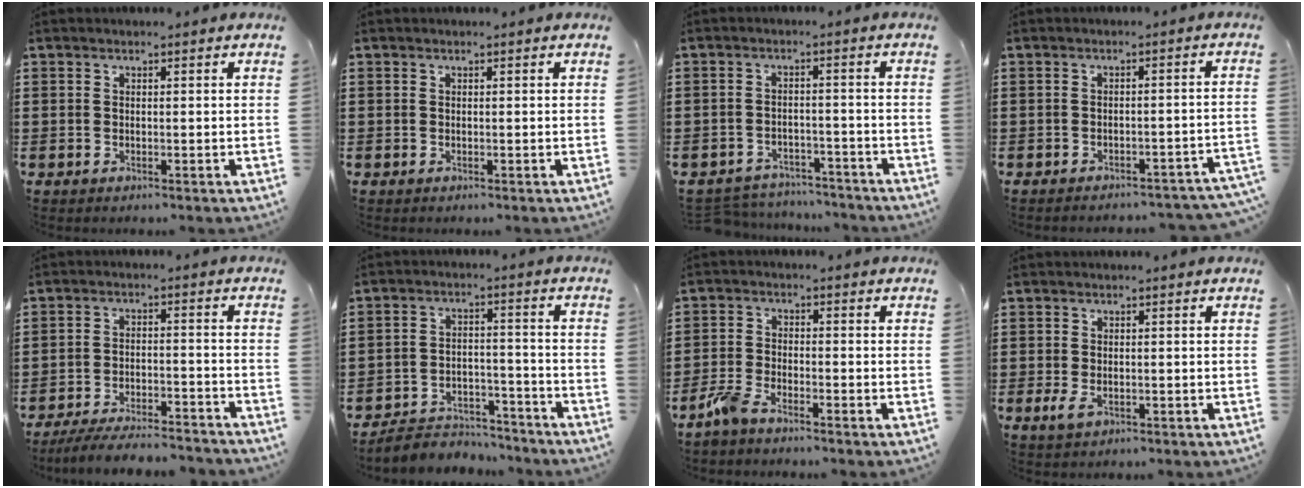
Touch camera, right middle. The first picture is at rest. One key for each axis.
{"total": 0.0}
{"total": 3.2, "fx": -3.2, "fy": 0.0, "fz": -0.2, "tx": 0.002, "ty": 0.004, "tz": -0.068}
{"total": 1.9, "fx": -1.8, "fy": -0.5, "fz": 0.3, "tx": -0.001, "ty": 0.001, "tz": -0.038}
{"total": 5.1, "fx": -4.8, "fy": -0.3, "fz": 1.6, "tx": -0.033, "ty": -0.007, "tz": -0.095}
{"total": 4.2, "fx": -4.1, "fy": 0.8, "fz": 0.1, "tx": -0.007, "ty": 0.010, "tz": -0.089}
{"total": 3.9, "fx": -3.2, "fy": 0.8, "fz": 2.0, "tx": -0.063, "ty": -0.001, "tz": -0.069}
{"total": 1.5, "fx": 0.0, "fy": 0.4, "fz": 1.4, "tx": -0.038, "ty": -0.008, "tz": -0.004}